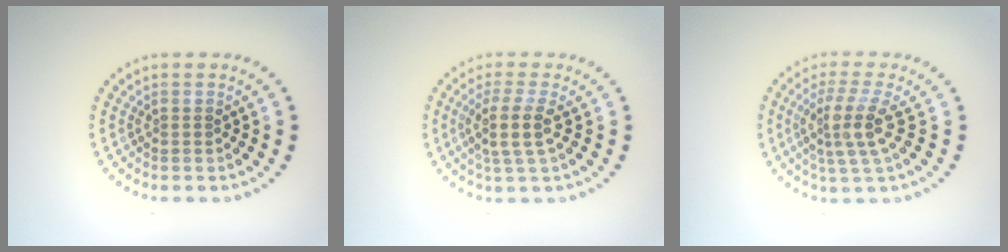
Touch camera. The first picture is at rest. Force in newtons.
{"total": 2.8, "press": 2.3, "slide": 1.6}
{"total": 3.6, "press": 2.8, "slide": 2.3}